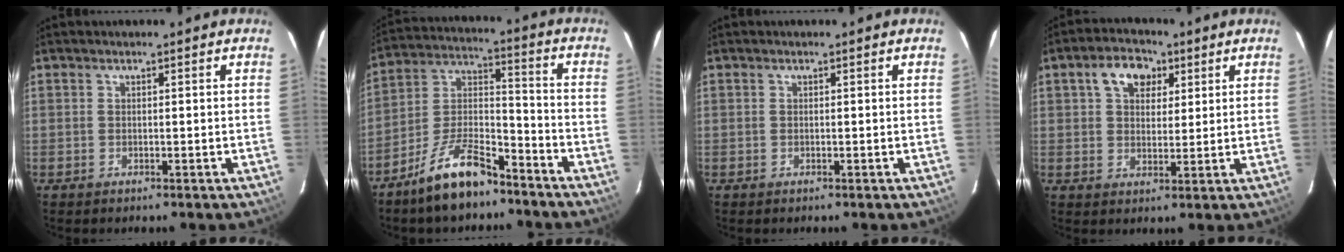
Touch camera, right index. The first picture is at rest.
{"total": 13.3, "force": [-9.8, 4.6, 7.8], "torque": [-0.159, 0.024, -0.176]}
{"total": 0.0}
{"total": 7.4, "force": [3.3, 5.1, 4.3], "torque": [-0.072, 0.023, 0.056]}